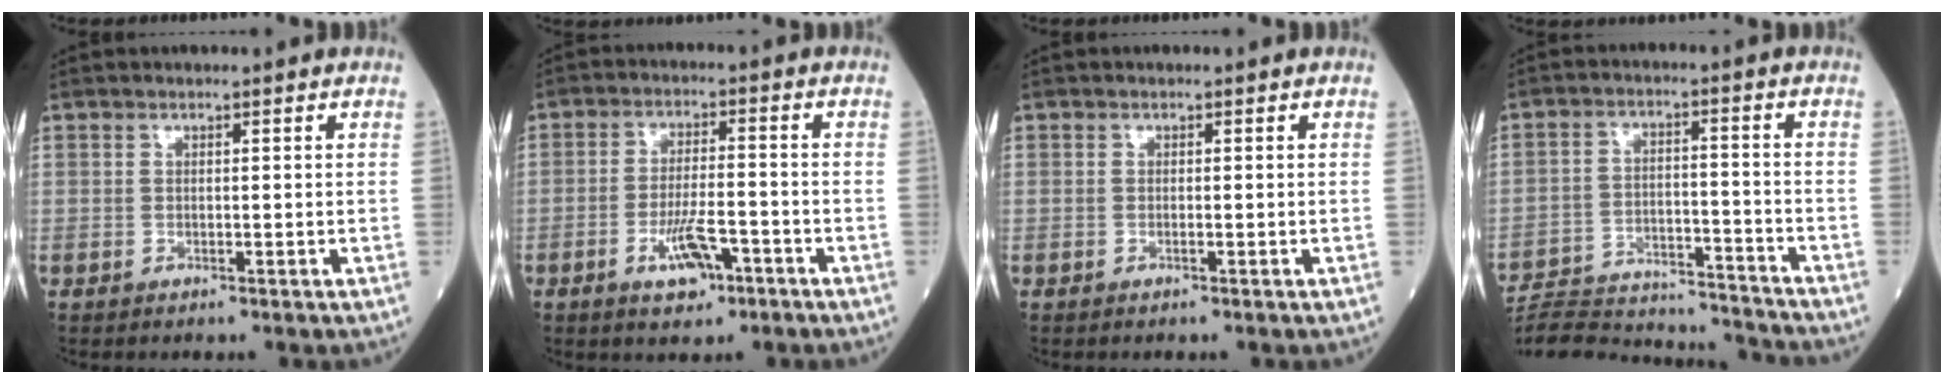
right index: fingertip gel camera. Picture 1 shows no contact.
{"total": 6.3, "force": [-3.2, 2.0, 5.0], "torque": [-0.094, -0.002, -0.049]}
{"total": 0.0}
{"total": 19.1, "force": [-18.5, 1.6, 4.2], "torque": [-0.096, -0.001, -0.270]}